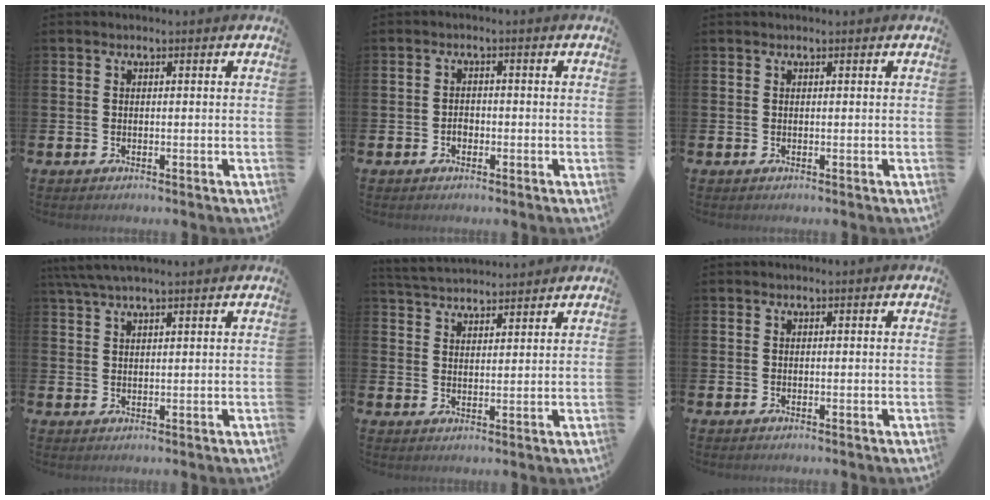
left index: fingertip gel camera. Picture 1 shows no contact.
{"total": 1.5, "force": [-0.6, 1.1, 0.8], "torque": [-0.010, 0.001, -0.014]}
{"total": 0.0}
{"total": 4.0, "force": [3.4, 0.4, 2.0], "torque": [-0.050, -0.003, 0.064]}
{"total": 4.1, "force": [4.0, 0.5, 0.2], "torque": [-0.018, -0.020, 0.074]}
{"total": 0.0}